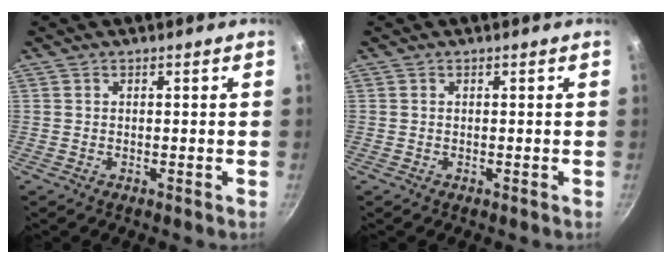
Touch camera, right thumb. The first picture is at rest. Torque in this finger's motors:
{"motor_torque": [0.14, 0.07, 0.21, -0.17, 0.02]}